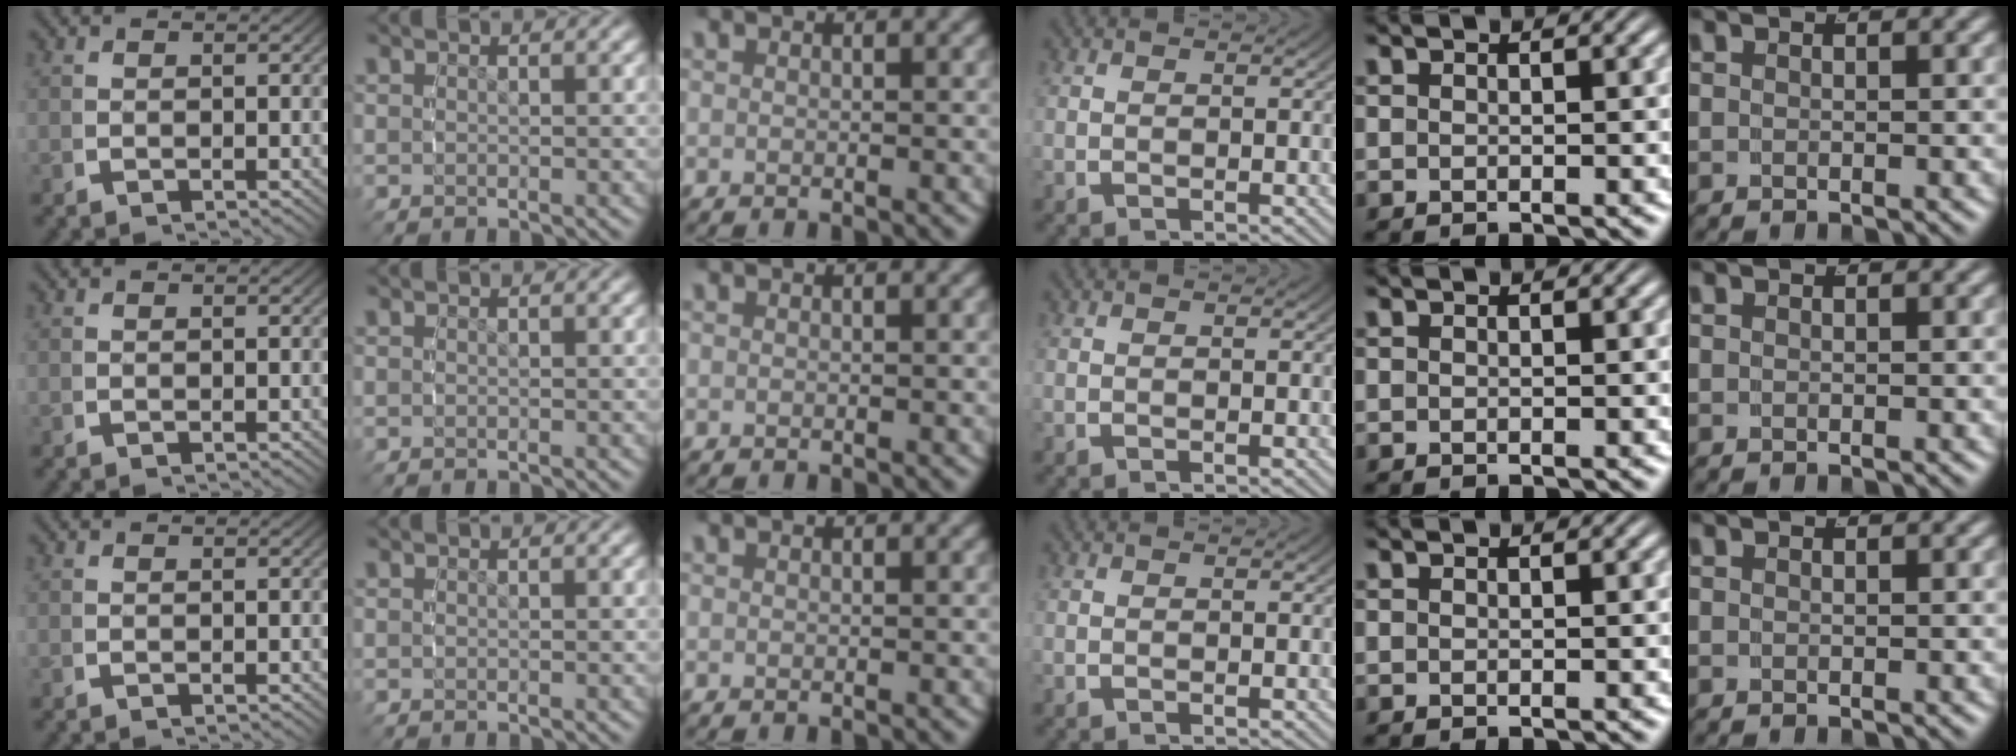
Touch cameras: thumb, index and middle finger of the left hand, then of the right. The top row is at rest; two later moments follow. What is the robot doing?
{"motion": "reach", "object": "markers"}